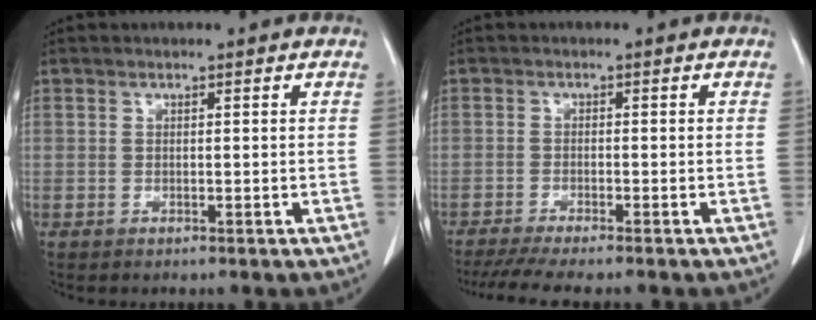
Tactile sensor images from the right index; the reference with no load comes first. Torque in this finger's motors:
{"motor_torque": [0.54, -0.49, 0.25, 0.09]}